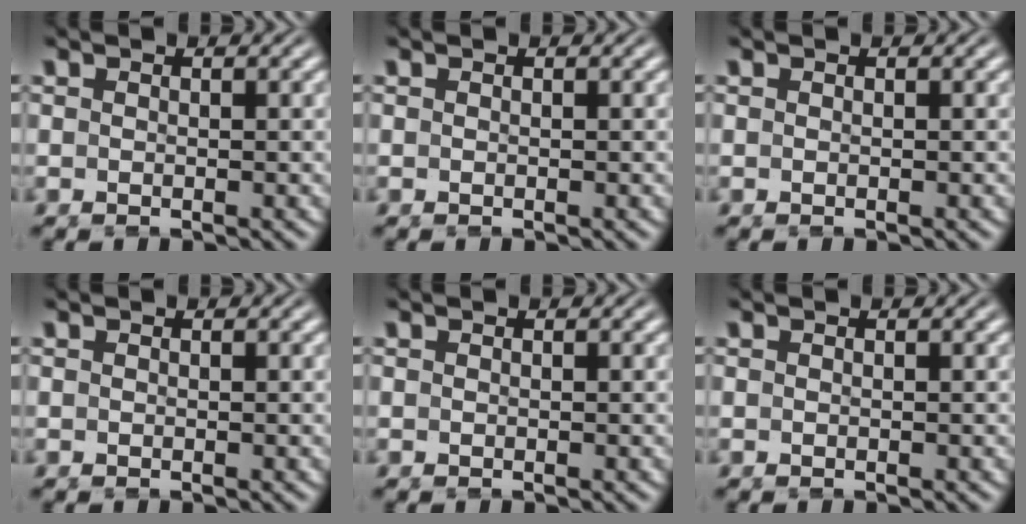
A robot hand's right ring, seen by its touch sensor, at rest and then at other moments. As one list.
[{"total": 0.0}, {"total": 0.0}, {"total": 0.0}, {"total": 0.0}, {"total": 0.0}]